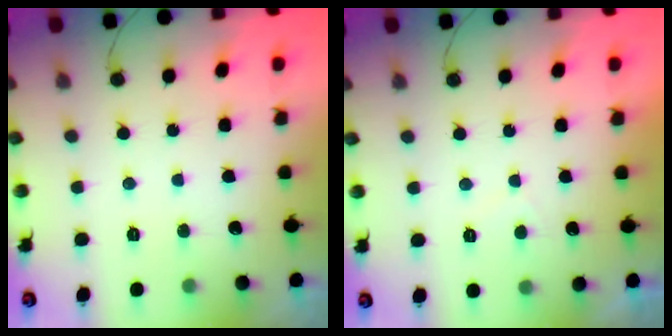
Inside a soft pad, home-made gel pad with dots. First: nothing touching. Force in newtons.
{"total": 1.4, "press": 1.2, "slide": 0.7}